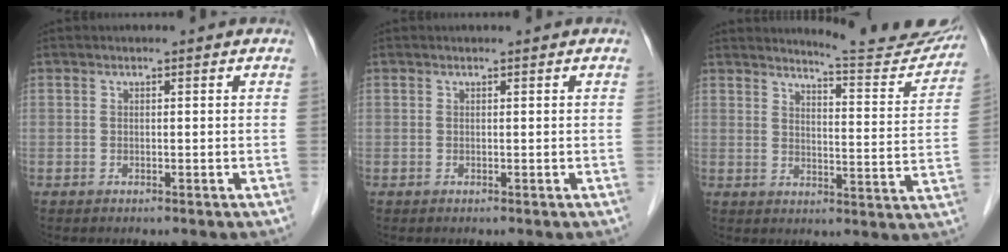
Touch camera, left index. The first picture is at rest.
{"total": 0.0}
{"total": 13.4, "force": [13.1, 0.8, 2.8], "torque": [-0.029, -0.065, 0.150]}